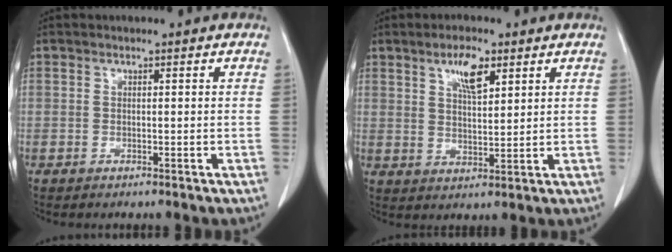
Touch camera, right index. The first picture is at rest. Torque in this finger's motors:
{"motor_torque": [0.43, 0.38, 0.09, 0.08]}